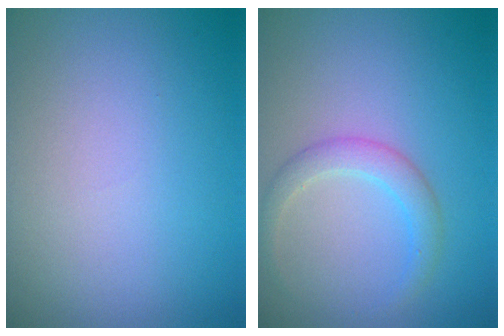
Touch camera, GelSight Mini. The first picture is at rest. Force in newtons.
{"total": 2.3, "press": 2.2, "slide": 0.3}